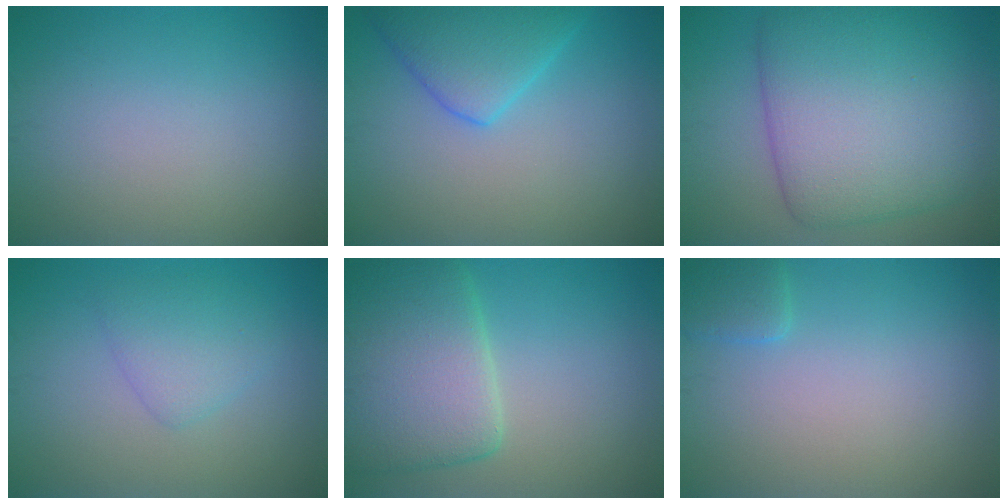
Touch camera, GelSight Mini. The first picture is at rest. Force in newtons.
{"total": 5.0, "press": 5.0, "slide": 0.4}
{"total": 11.1, "press": 11.1, "slide": 0.3}
{"total": 2.5, "press": 2.5, "slide": 0.1}
{"total": 7.7, "press": 7.7, "slide": 0.9}
{"total": 1.5, "press": 1.5, "slide": 0.1}